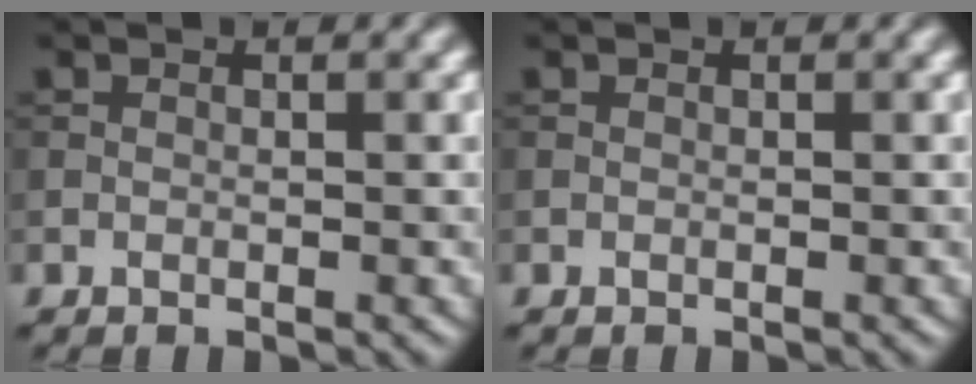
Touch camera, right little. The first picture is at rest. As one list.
[{"total": 0.0}]